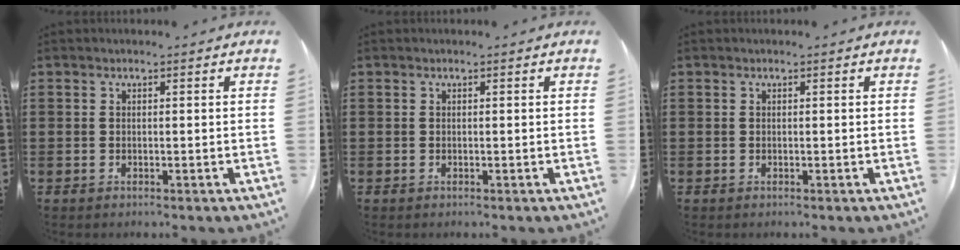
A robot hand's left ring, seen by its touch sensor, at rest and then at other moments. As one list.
[{"total": 0.0}, {"total": 0.0}]